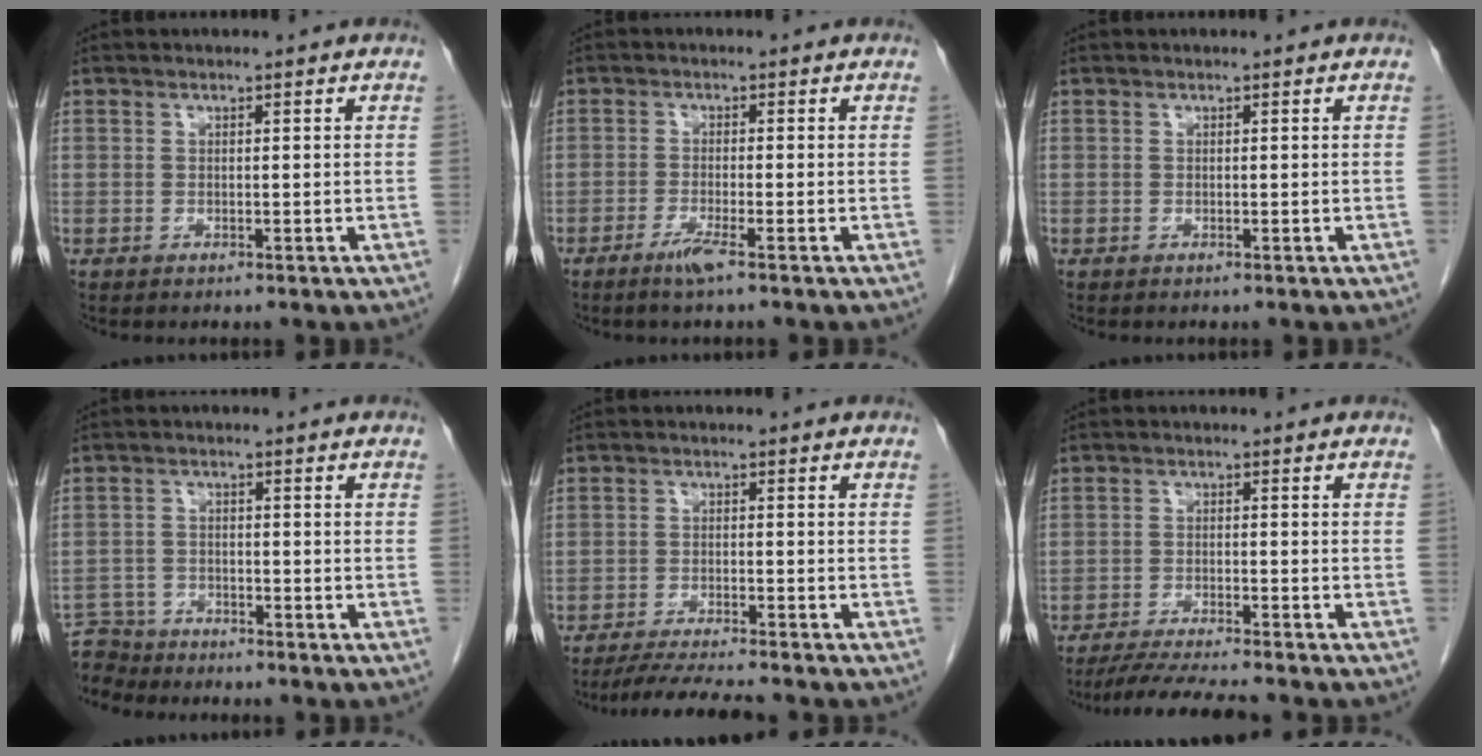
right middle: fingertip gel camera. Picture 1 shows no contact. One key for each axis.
{"total": 2.8, "fx": -1.8, "fy": -0.3, "fz": 2.1, "tx": -0.047, "ty": -0.007, "tz": -0.040}
{"total": 0.0}
{"total": 6.1, "fx": -5.8, "fy": 1.8, "fz": -0.6, "tx": 0.013, "ty": -0.002, "tz": -0.111}
{"total": 7.1, "fx": -6.5, "fy": -0.4, "fz": 3.0, "tx": -0.051, "ty": -0.020, "tz": -0.107}
{"total": 7.9, "fx": -7.1, "fy": -0.4, "fz": 3.4, "tx": -0.057, "ty": -0.021, "tz": -0.117}